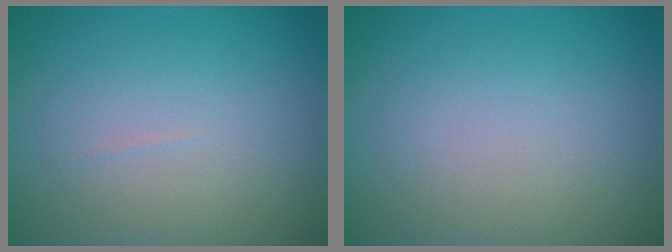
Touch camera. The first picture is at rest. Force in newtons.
{"total": 0.0}